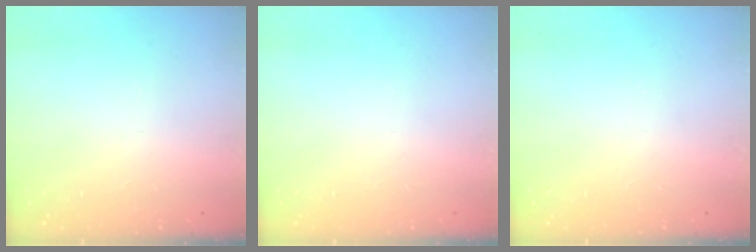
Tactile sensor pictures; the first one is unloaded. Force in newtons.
{"total": 0.0}
{"total": 0.0}